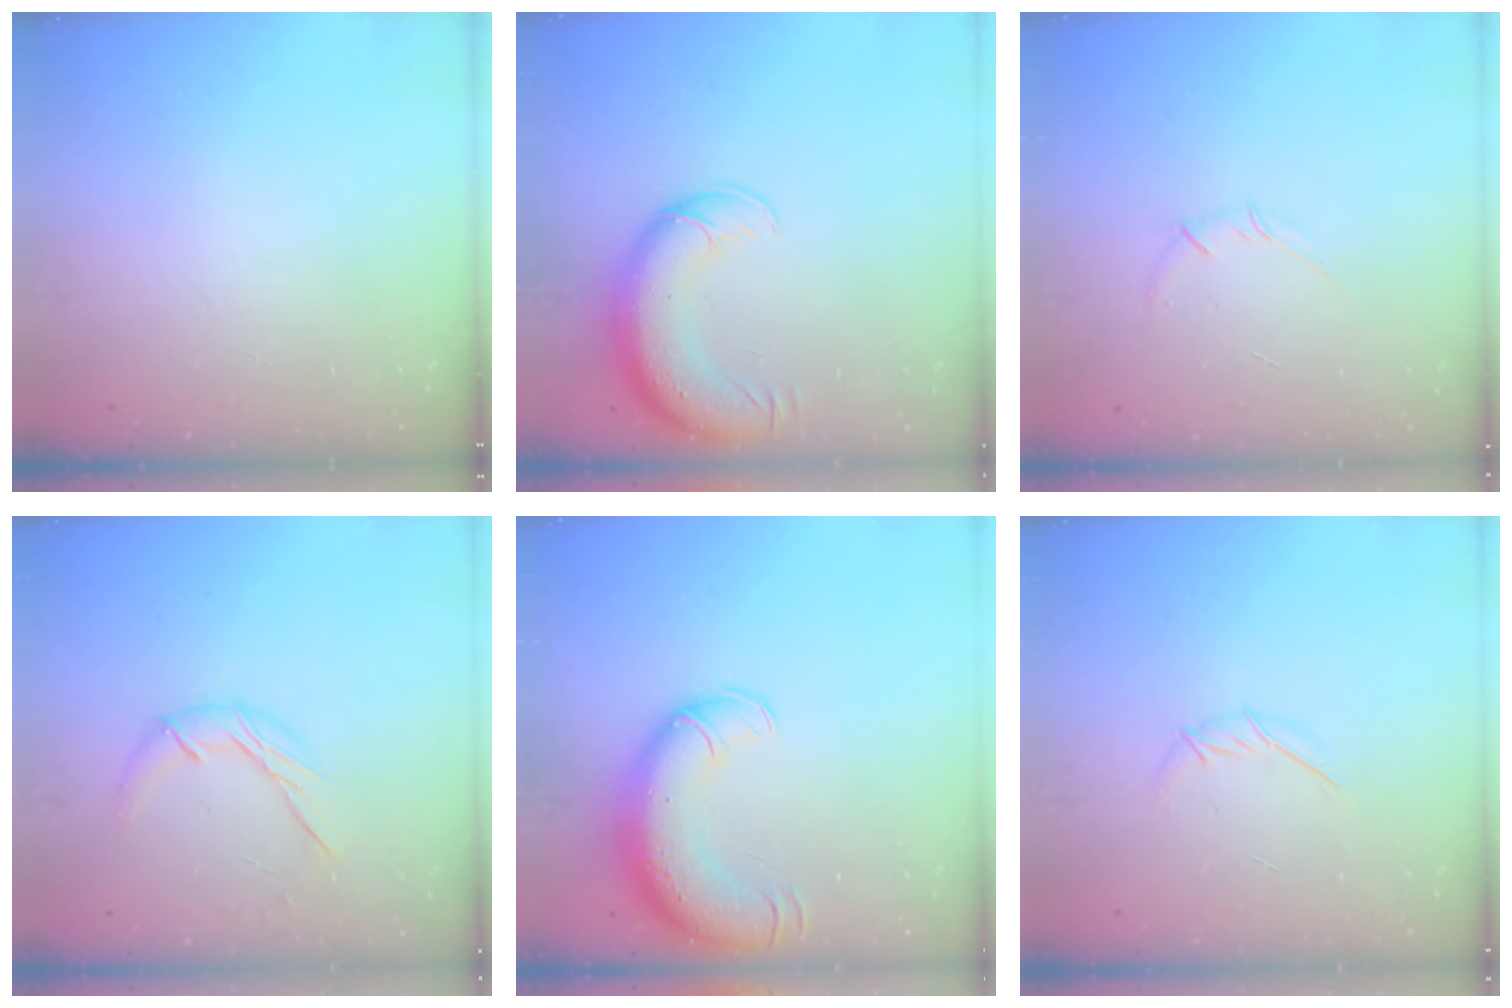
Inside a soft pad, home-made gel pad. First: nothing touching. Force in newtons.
{"total": 13.5, "press": 13.1, "slide": 3.3}
{"total": 3.6, "press": 3.4, "slide": 1.2}
{"total": 8.7, "press": 8.7, "slide": 0.3}
{"total": 16.2, "press": 15.7, "slide": 3.9}
{"total": 5.7, "press": 5.7, "slide": 0.9}